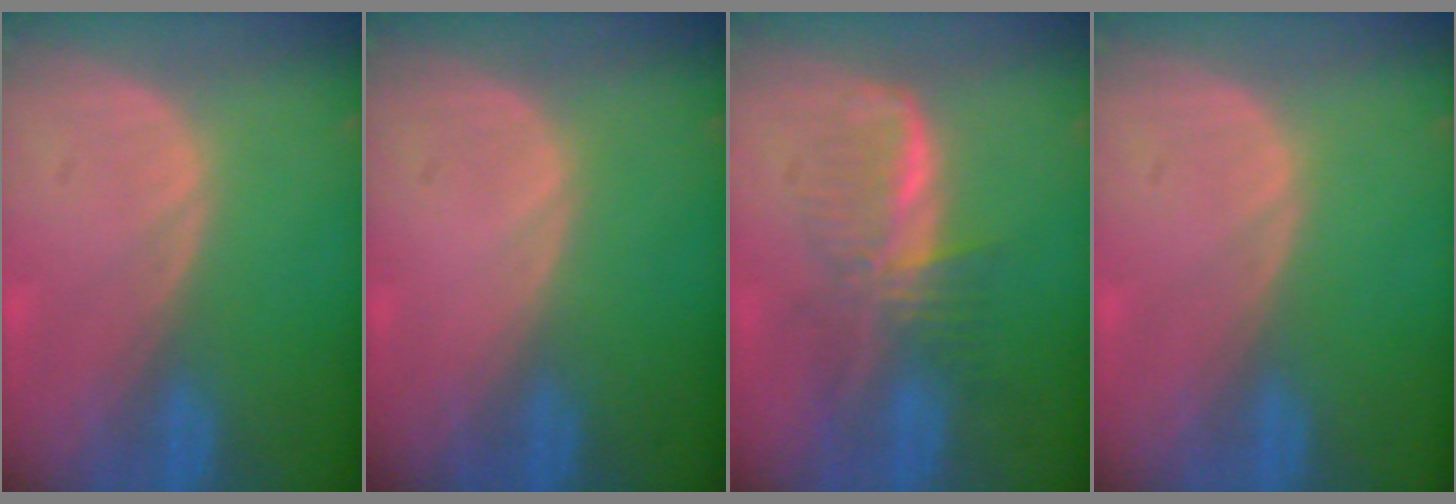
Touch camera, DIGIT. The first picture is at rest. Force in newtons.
{"total": 0.0}
{"total": 6.2, "press": 6.1, "slide": 0.8}
{"total": 0.0}